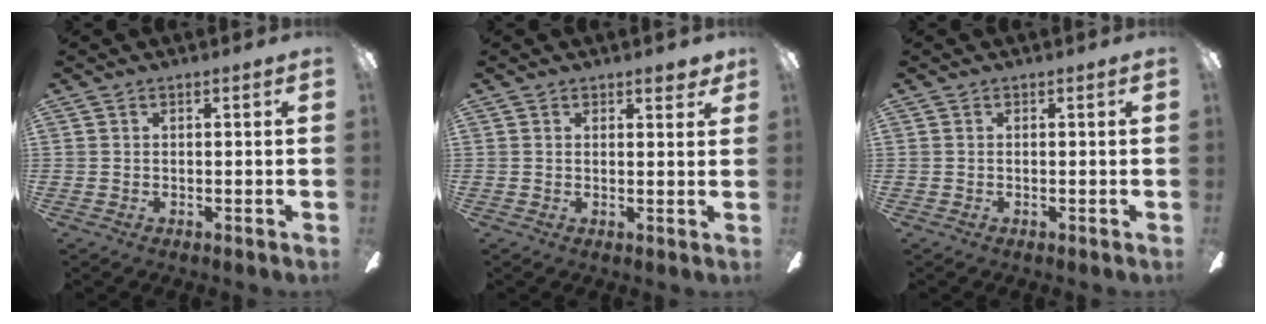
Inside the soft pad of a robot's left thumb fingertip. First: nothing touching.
{"total": 2.6, "force": [1.9, 1.0, 1.4], "torque": [-0.006, -0.007, 0.029]}
{"total": 0.0}